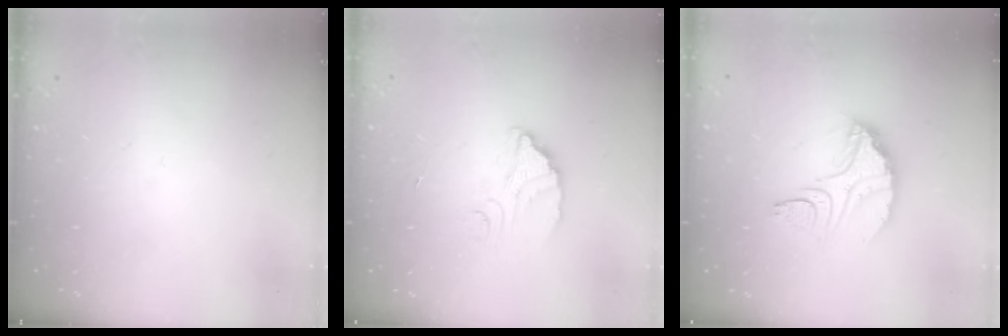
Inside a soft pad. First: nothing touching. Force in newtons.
{"total": 2.7, "press": 2.7, "slide": 0.1}
{"total": 9.9, "press": 9.8, "slide": 0.8}